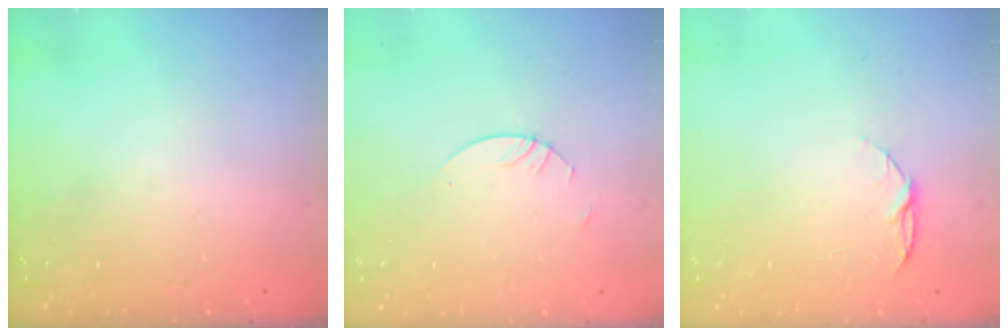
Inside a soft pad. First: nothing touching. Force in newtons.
{"total": 2.7, "press": 2.7, "slide": 0.2}
{"total": 4.9, "press": 4.8, "slide": 0.6}